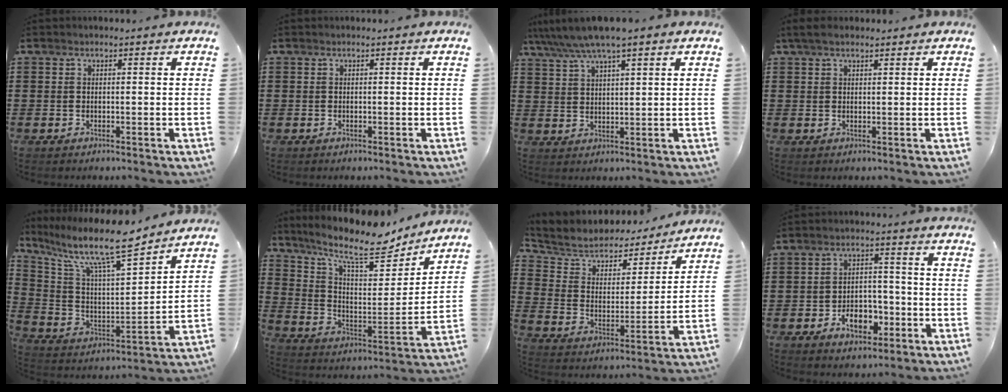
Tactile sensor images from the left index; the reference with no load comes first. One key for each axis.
{"total": 0.0}
{"total": 5.7, "fx": 4.5, "fy": 0.1, "fz": 3.5, "tx": -0.079, "ty": -0.012, "tz": 0.078}
{"total": 2.4, "fx": 1.6, "fy": 0.9, "fz": 1.5, "tx": -0.033, "ty": 0.006, "tz": 0.030}
{"total": 12.3, "fx": 10.0, "fy": 1.8, "fz": 6.9, "tx": -0.163, "ty": -0.063, "tz": 0.166}
{"total": 11.4, "fx": 9.0, "fy": 3.1, "fz": 6.2, "tx": -0.144, "ty": -0.049, "tz": 0.151}
{"total": 5.6, "fx": 4.9, "fy": 2.5, "fz": 1.1, "tx": -0.058, "ty": -0.034, "tz": 0.079}
{"total": 6.2, "fx": -3.1, "fy": 3.6, "fz": 4.0, "tx": -0.049, "ty": 0.008, "tz": -0.057}